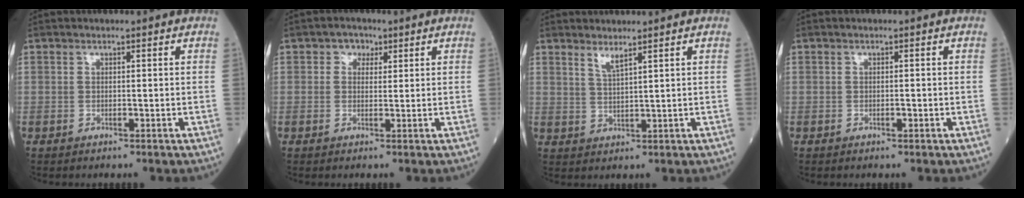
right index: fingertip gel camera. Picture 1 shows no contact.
{"total": 2.2, "force": [0.9, 1.8, 0.8], "torque": [-0.009, 0.007, 0.007]}
{"total": 2.4, "force": [2.0, -0.1, 1.3], "torque": [-0.031, -0.011, 0.047]}
{"total": 0.7, "force": [-0.3, 0.2, 0.6], "torque": [-0.009, 0.001, -0.004]}